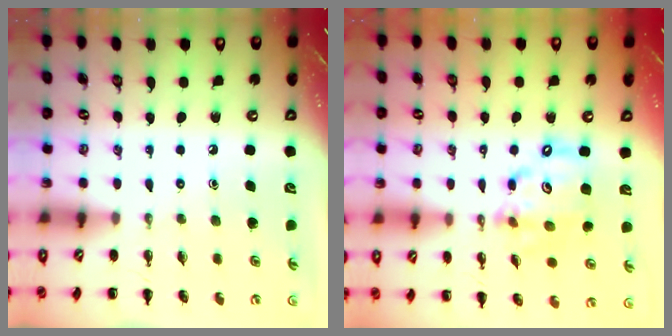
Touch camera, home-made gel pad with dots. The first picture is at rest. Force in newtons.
{"total": 13.1, "press": 12.7, "slide": 3.3}